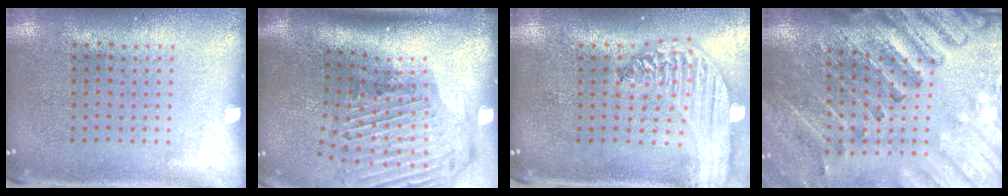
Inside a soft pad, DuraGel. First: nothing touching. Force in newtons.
{"total": 3.1, "press": 2.1, "slide": 2.2}
{"total": 2.9, "press": 2.3, "slide": 1.8}
{"total": 2.8, "press": 2.7, "slide": 0.6}